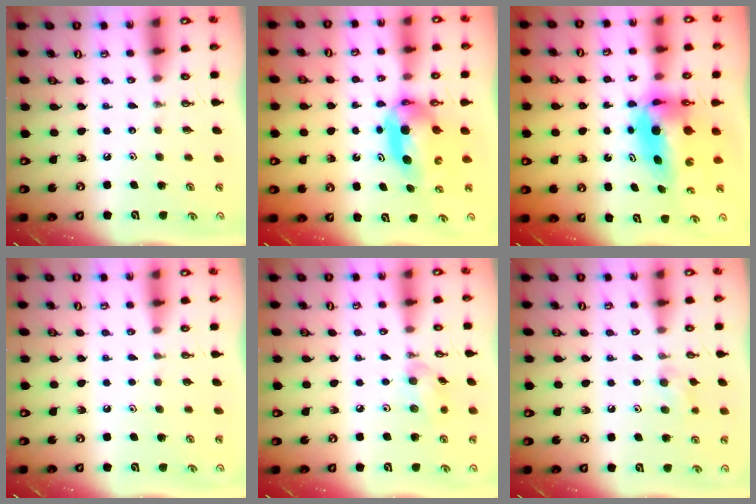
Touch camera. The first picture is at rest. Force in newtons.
{"total": 7.5, "press": 5.7, "slide": 4.9}
{"total": 9.3, "press": 8.9, "slide": 2.8}
{"total": 0.9, "press": 0.1, "slide": 0.9}
{"total": 7.2, "press": 7.1, "slide": 0.6}
{"total": 6.9, "press": 6.8, "slide": 1.2}